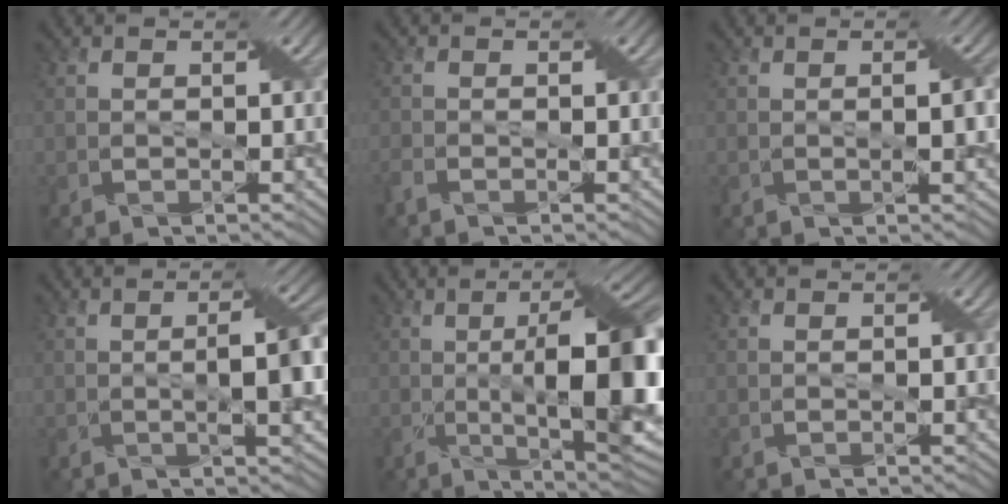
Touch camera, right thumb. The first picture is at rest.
{"total": 1.4, "force": [-1.1, 0.5, 0.8], "torque": [-0.024, -0.001, -0.025]}
{"total": 2.3, "force": [0.0, 0.3, 2.2], "torque": [-0.037, 0.003, 0.001]}
{"total": 5.2, "force": [-0.1, 1.1, 5.1], "torque": [-0.081, 0.004, 0.000]}
{"total": 16.6, "force": [-1.2, 5.1, 15.7], "torque": [-0.217, 0.002, -0.014]}
{"total": 0.0}